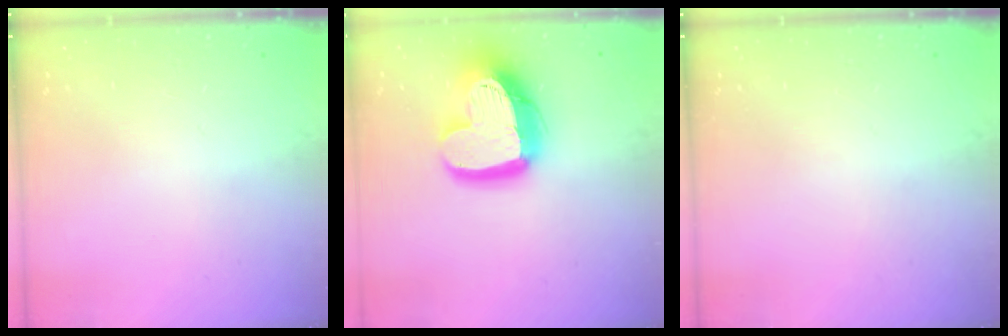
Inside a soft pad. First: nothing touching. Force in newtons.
{"total": 18.8, "press": 18.7, "slide": 1.8}
{"total": 0.0}